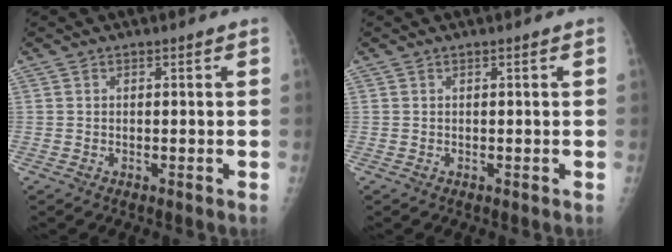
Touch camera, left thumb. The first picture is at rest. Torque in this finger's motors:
{"motor_torque": [0.00, 0.00, -0.01, -0.01, 0.00]}